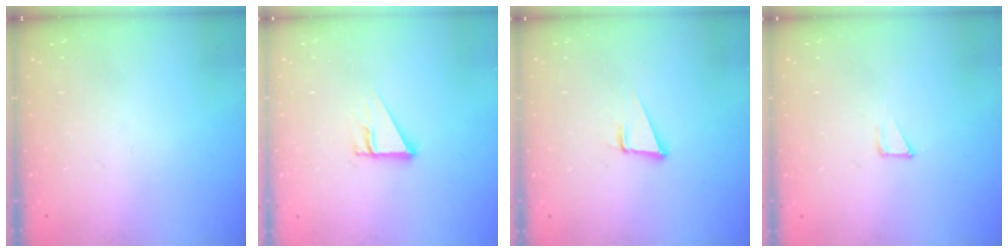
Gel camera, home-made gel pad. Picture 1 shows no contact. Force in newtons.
{"total": 2.7, "press": 2.7, "slide": 0.0}
{"total": 3.4, "press": 2.5, "slide": 2.2}
{"total": 1.7, "press": 1.7, "slide": 0.0}